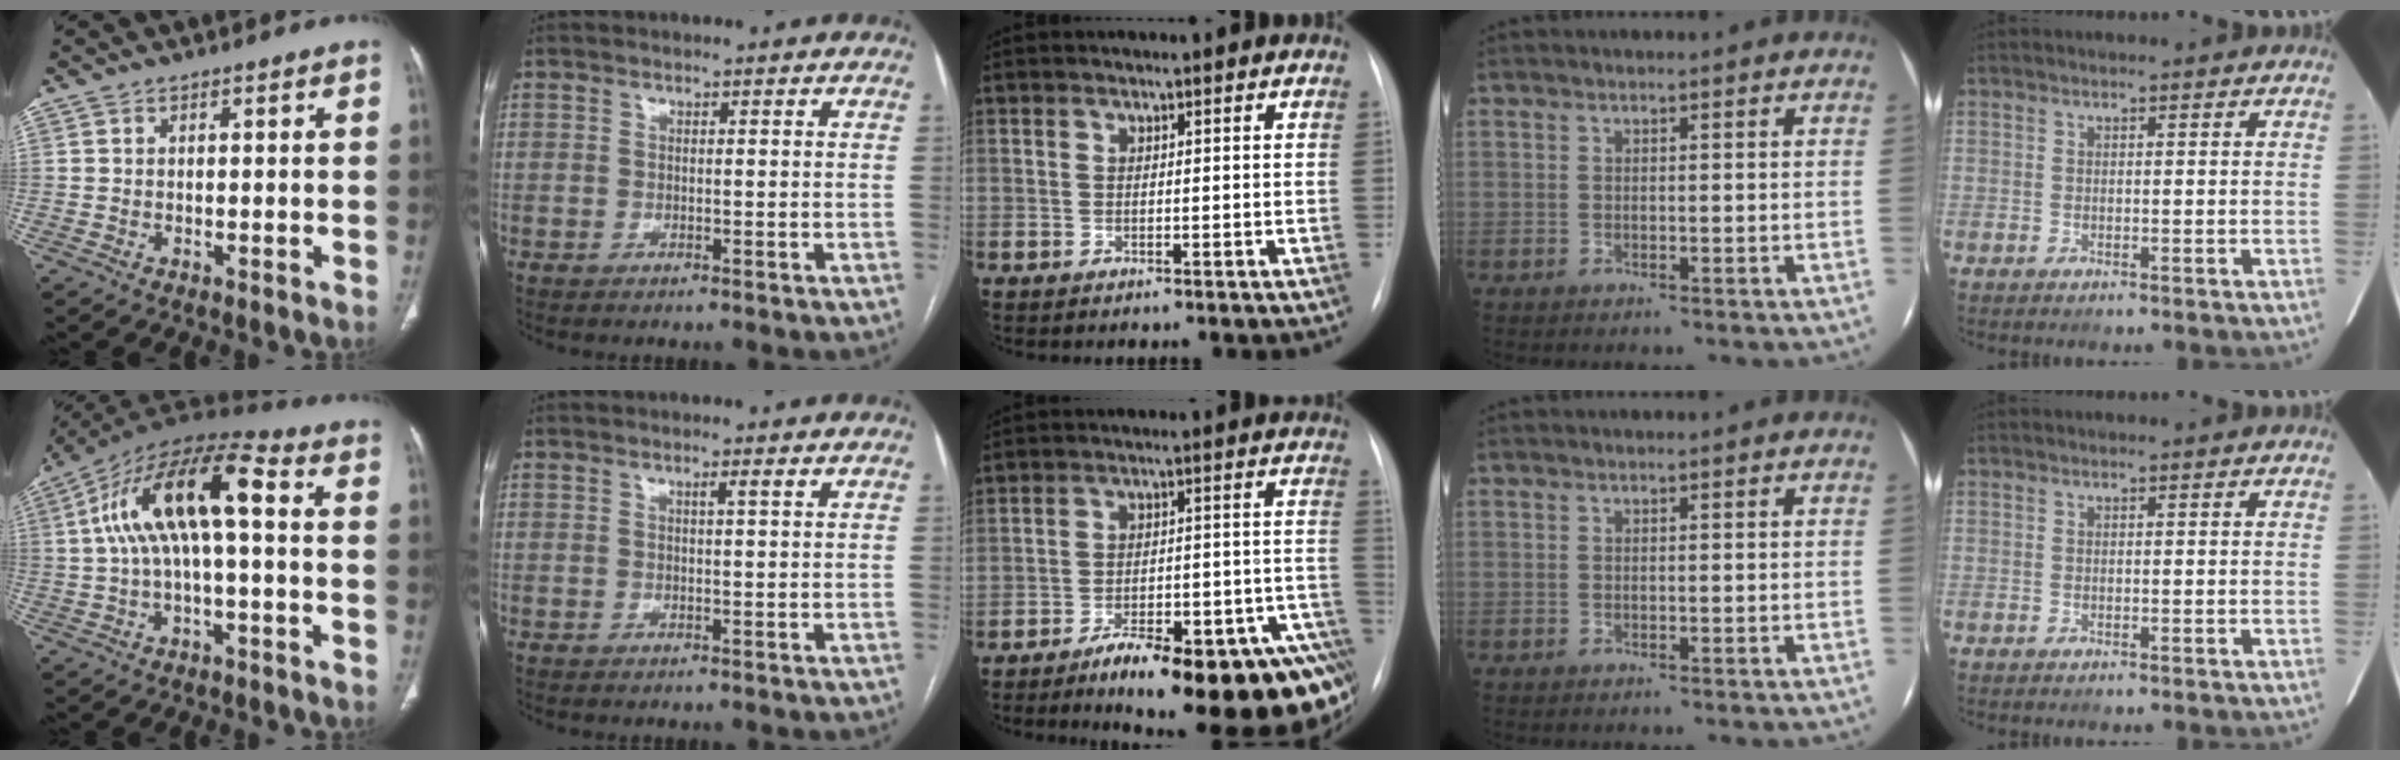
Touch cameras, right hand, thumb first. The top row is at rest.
{"thumb": {"total": 16.2, "force": [1.6, 6.2, 14.8], "torque": [-0.276, 0.051, 0.023]}, "index": {"total": 1.2, "force": [0.7, -0.2, 1.0], "torque": [-0.019, 0.000, 0.011]}, "middle": {"total": 22.8, "force": [-15.5, 5.2, 15.9], "torque": [-0.113, 0.031, -0.207]}}